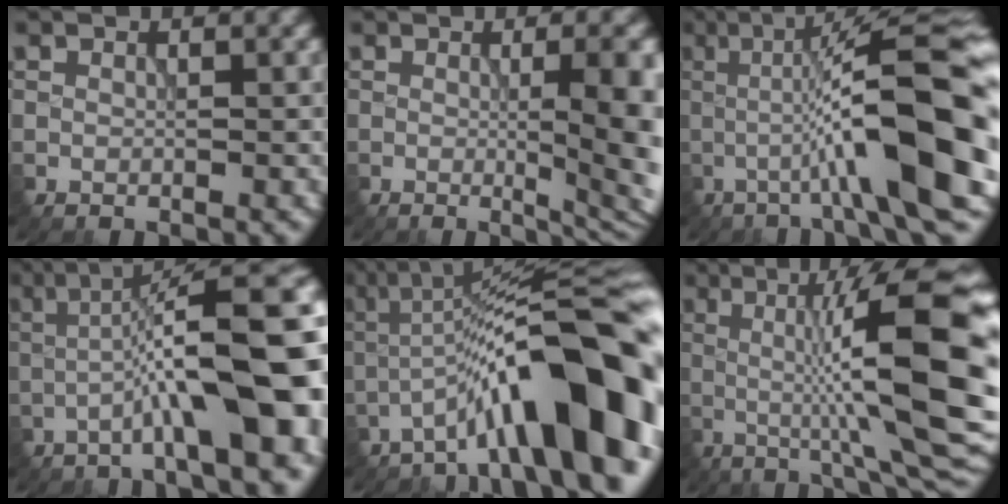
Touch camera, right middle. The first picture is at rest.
{"total": 8.0, "force": [0.0, 2.0, 7.7], "torque": [-0.082, -0.007, 0.005]}
{"total": 13.3, "force": [-1.3, 1.9, 13.1], "torque": [-0.184, 0.024, -0.025]}
{"total": 13.0, "force": [-2.2, 2.8, 12.5], "torque": [-0.165, 0.025, -0.035]}
{"total": 13.8, "force": [-5.5, 3.3, 12.3], "torque": [-0.178, 0.018, -0.086]}
{"total": 13.9, "force": [0.2, 2.2, 13.7], "torque": [-0.191, 0.021, 0.000]}